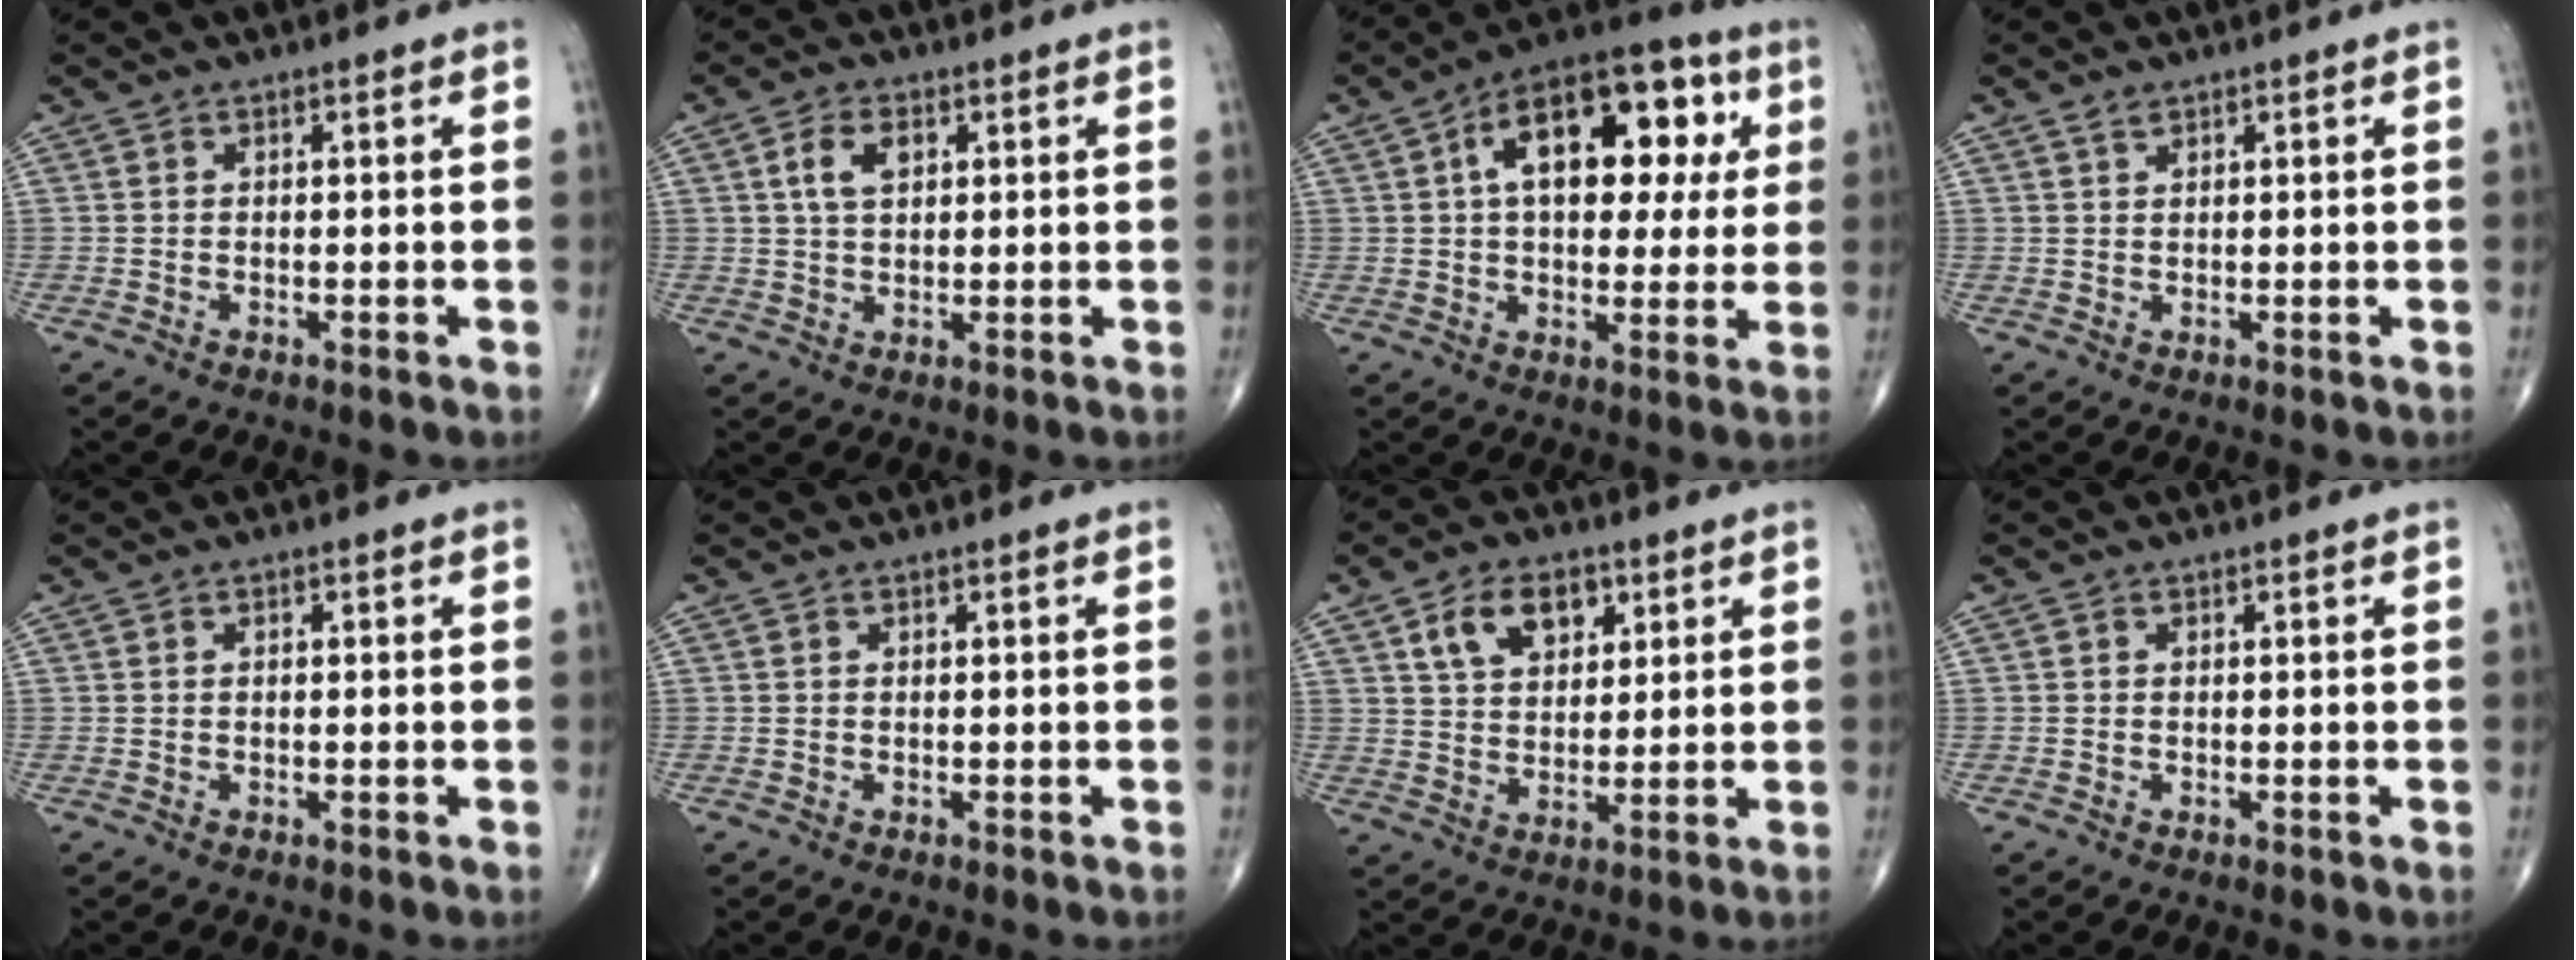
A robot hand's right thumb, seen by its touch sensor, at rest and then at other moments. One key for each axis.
{"total": 5.0, "fx": 1.6, "fy": 3.1, "fz": 3.6, "tx": -0.064, "ty": 0.001, "tz": 0.029}
{"total": 19.8, "fx": 5.1, "fy": 10.9, "fz": 15.7, "tx": -0.190, "ty": 0.021, "tz": 0.065}
{"total": 1.2, "fx": 0.9, "fy": 0.6, "fz": 0.5, "tx": -0.006, "ty": -0.002, "tz": 0.016}
{"total": 0.0}
{"total": 0.0}
{"total": 10.2, "fx": 4.7, "fy": 6.4, "fz": 6.5, "tx": -0.084, "ty": -0.013, "tz": 0.083}
{"total": 0.0}